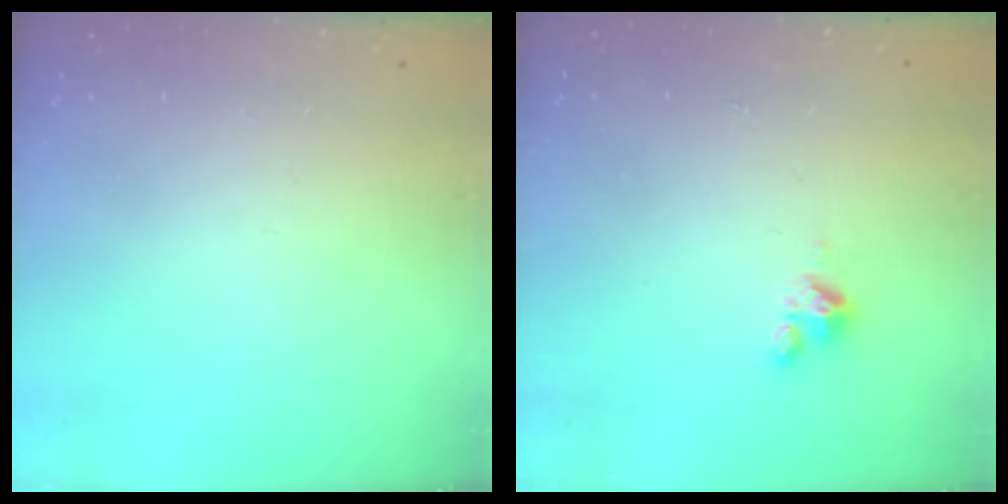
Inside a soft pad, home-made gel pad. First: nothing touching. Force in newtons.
{"total": 3.6, "press": 3.6, "slide": 0.4}